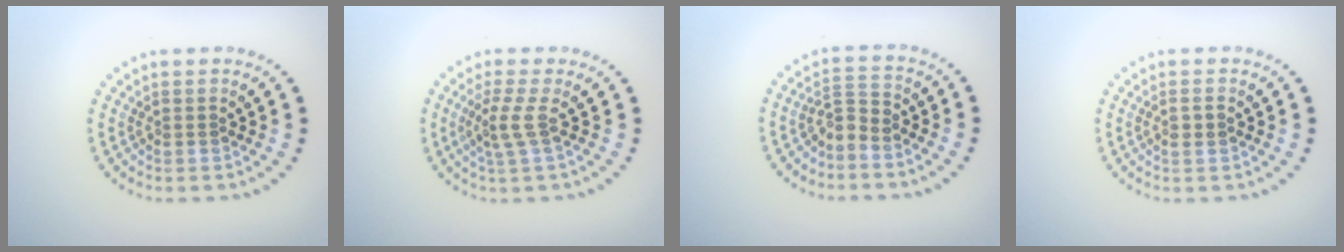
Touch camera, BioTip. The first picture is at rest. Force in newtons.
{"total": 2.1, "press": 1.5, "slide": 1.5}
{"total": 2.1, "press": 1.5, "slide": 1.5}
{"total": 1.1, "press": 1.0, "slide": 0.5}